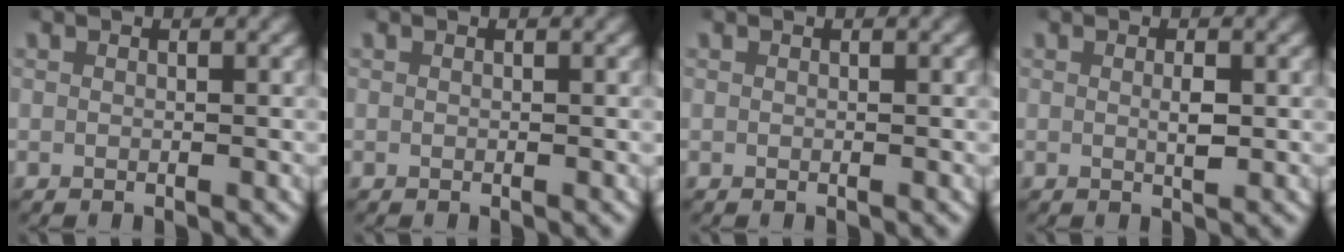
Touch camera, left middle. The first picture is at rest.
{"total": 0.0}
{"total": 0.0}
{"total": 1.4, "force": [0.2, 0.4, 1.3], "torque": [-0.021, -0.005, 0.003]}